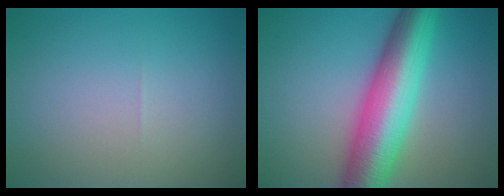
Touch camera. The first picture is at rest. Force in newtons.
{"total": 10.1, "press": 10.1, "slide": 0.1}